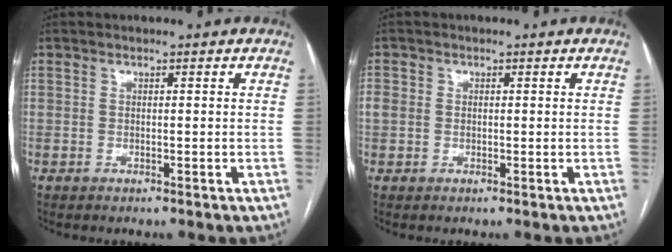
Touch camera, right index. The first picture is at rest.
{"total": 2.1, "force": [0.2, 1.9, 0.9], "torque": [-0.022, 0.014, 0.007]}